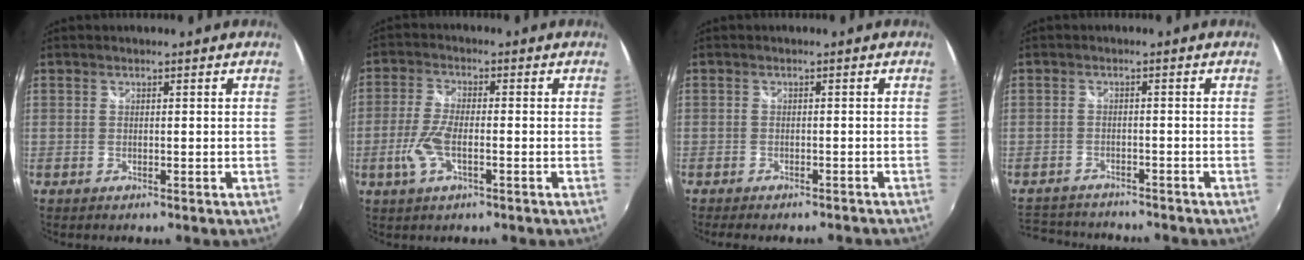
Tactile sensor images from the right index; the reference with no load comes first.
{"total": 7.0, "force": [-2.0, 2.5, 6.2], "torque": [-0.139, -0.002, -0.042]}
{"total": 7.3, "force": [-6.4, 1.7, 3.1], "torque": [-0.068, -0.018, -0.086]}
{"total": 8.1, "force": [-7.2, 3.0, 1.9], "torque": [-0.064, 0.009, -0.117]}